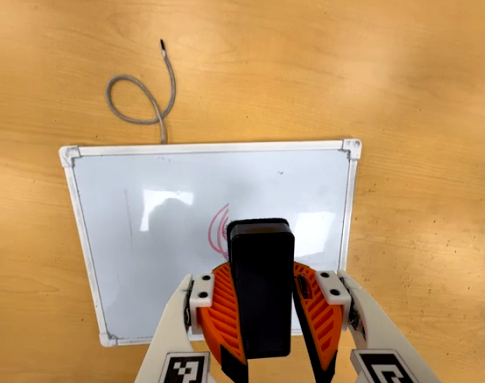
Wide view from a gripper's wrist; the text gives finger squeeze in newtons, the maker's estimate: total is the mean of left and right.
{"total": 11.0, "left": 10.7, "right": 11.4}